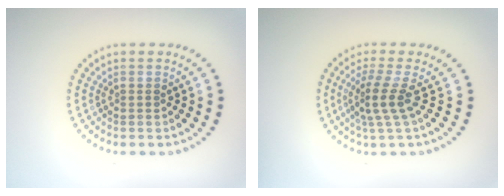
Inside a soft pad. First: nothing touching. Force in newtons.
{"total": 2.9, "press": 2.0, "slide": 2.1}